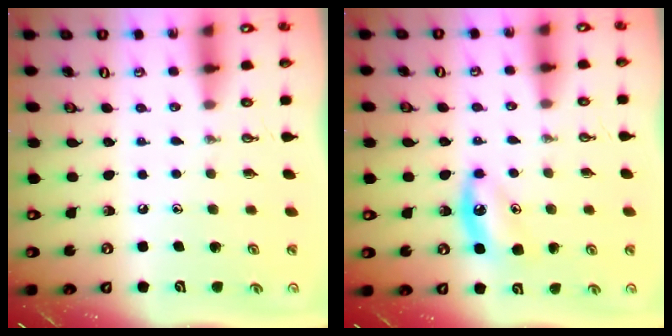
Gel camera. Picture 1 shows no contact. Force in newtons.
{"total": 7.1, "press": 7.0, "slide": 0.8}